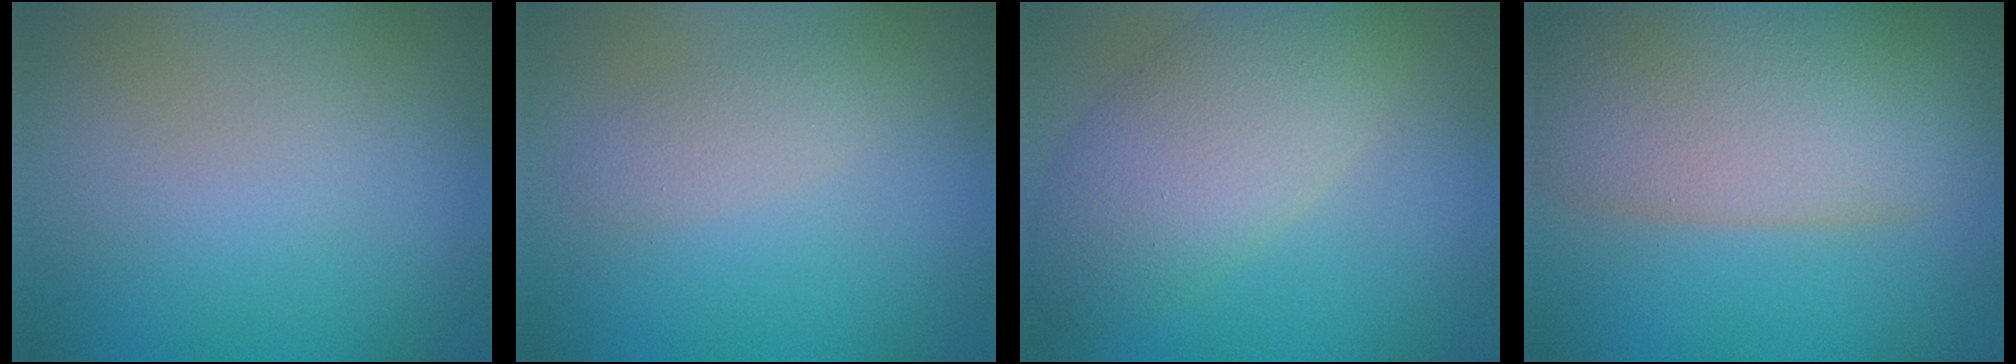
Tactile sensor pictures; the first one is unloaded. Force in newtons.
{"total": 1.9, "press": 1.9, "slide": 0.0}
{"total": 7.3, "press": 7.3, "slide": 0.5}
{"total": 11.8, "press": 11.7, "slide": 0.7}